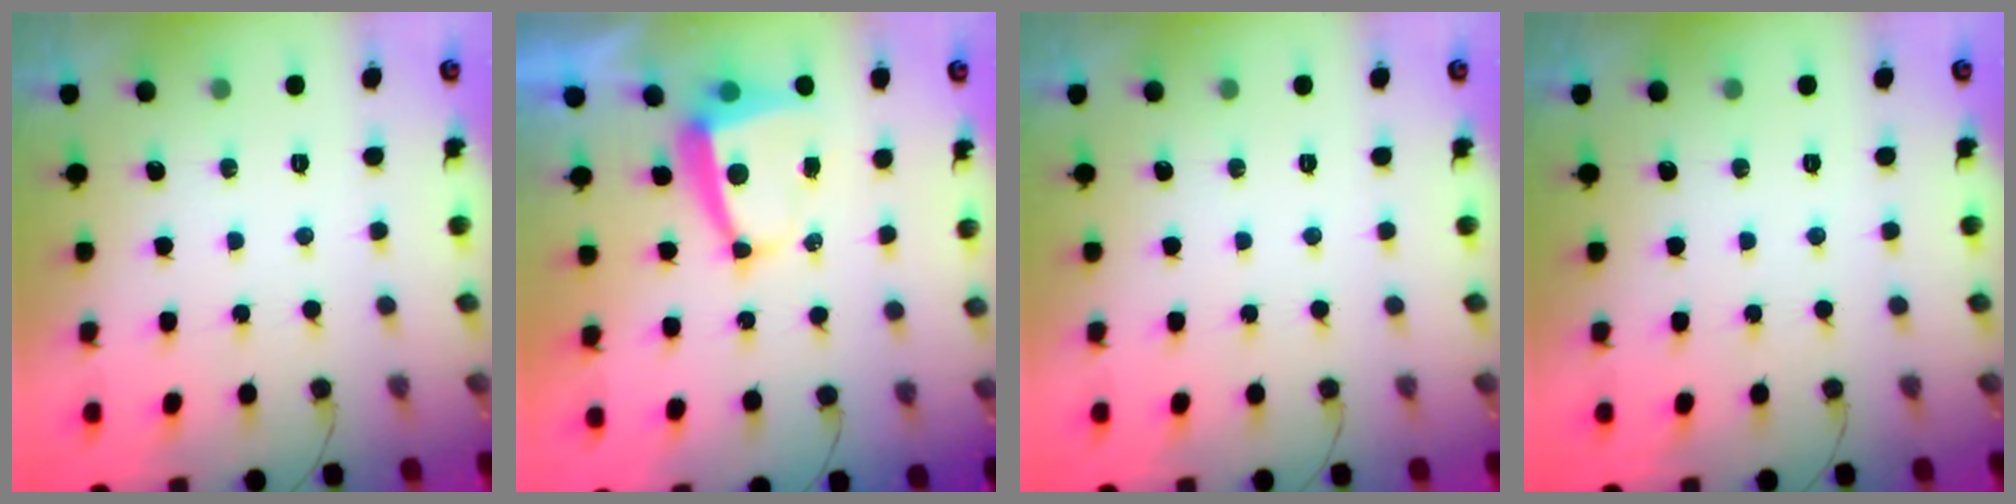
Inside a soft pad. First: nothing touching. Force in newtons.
{"total": 5.4, "press": 5.4, "slide": 0.6}
{"total": 0.0}
{"total": 0.0}